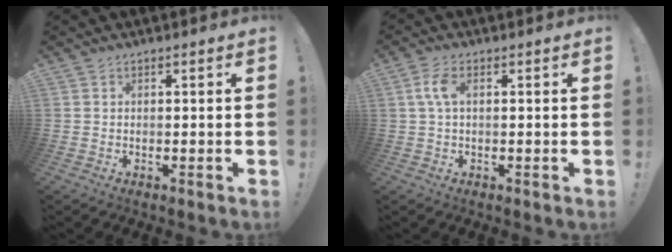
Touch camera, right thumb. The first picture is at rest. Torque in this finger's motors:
{"motor_torque": [-0.07, 0.28, 0.74, -0.10, -0.05]}